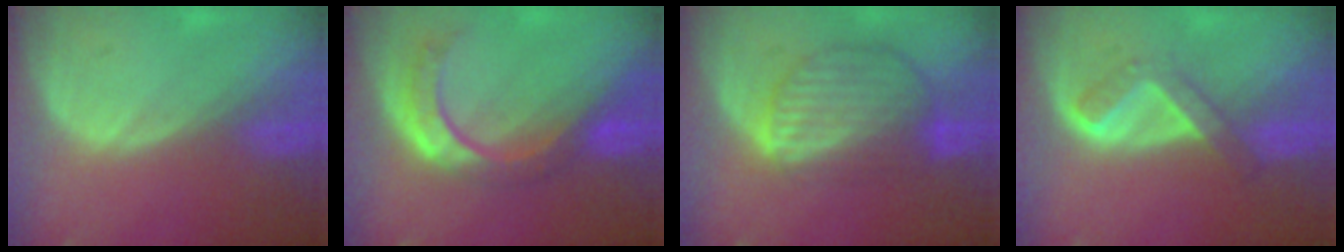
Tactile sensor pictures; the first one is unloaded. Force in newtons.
{"total": 8.6, "press": 7.2, "slide": 4.5}
{"total": 8.7, "press": 7.6, "slide": 4.1}
{"total": 5.3, "press": 4.5, "slide": 2.9}